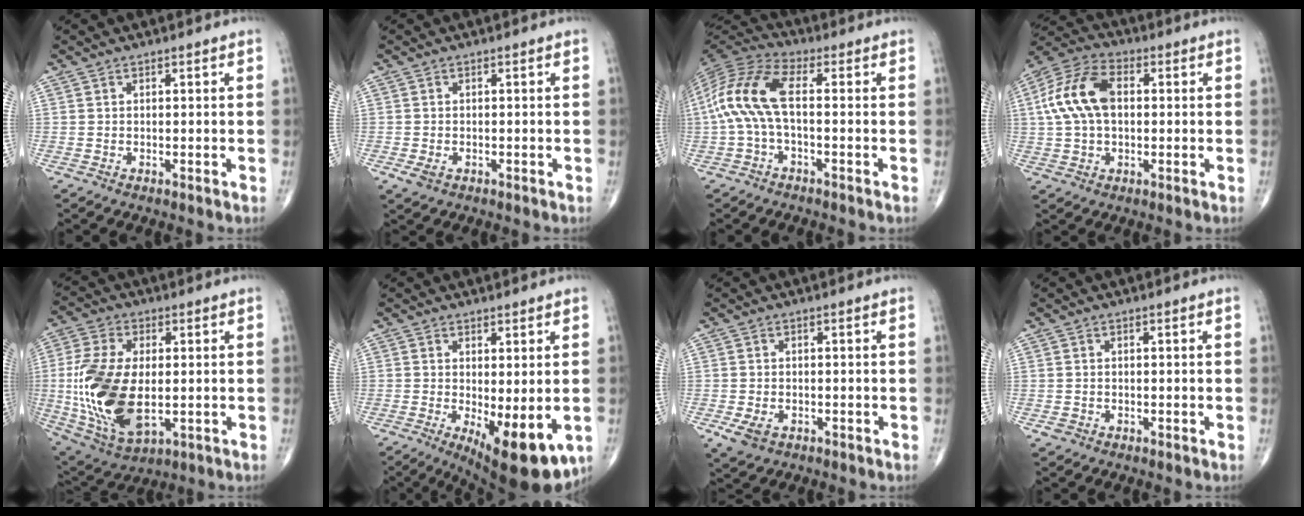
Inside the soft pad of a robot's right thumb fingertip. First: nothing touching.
{"total": 2.0, "force": [-0.9, 1.3, 1.3], "torque": [-0.026, -0.001, -0.011]}
{"total": 11.9, "force": [-0.5, 4.8, 10.9], "torque": [-0.245, 0.038, -0.019]}
{"total": 12.8, "force": [1.5, 7.8, 10.0], "torque": [-0.202, 0.029, 0.021]}
{"total": 19.0, "force": [-1.2, 10.3, 16.0], "torque": [-0.333, -0.013, -0.009]}
{"total": 12.2, "force": [-3.5, 4.2, 10.9], "torque": [-0.148, -0.027, -0.038]}
{"total": 3.8, "force": [-1.6, 2.5, 2.3], "torque": [-0.046, -0.002, -0.020]}
{"total": 1.0, "force": [-0.5, 0.9, 0.3], "torque": [-0.005, 0.004, -0.008]}